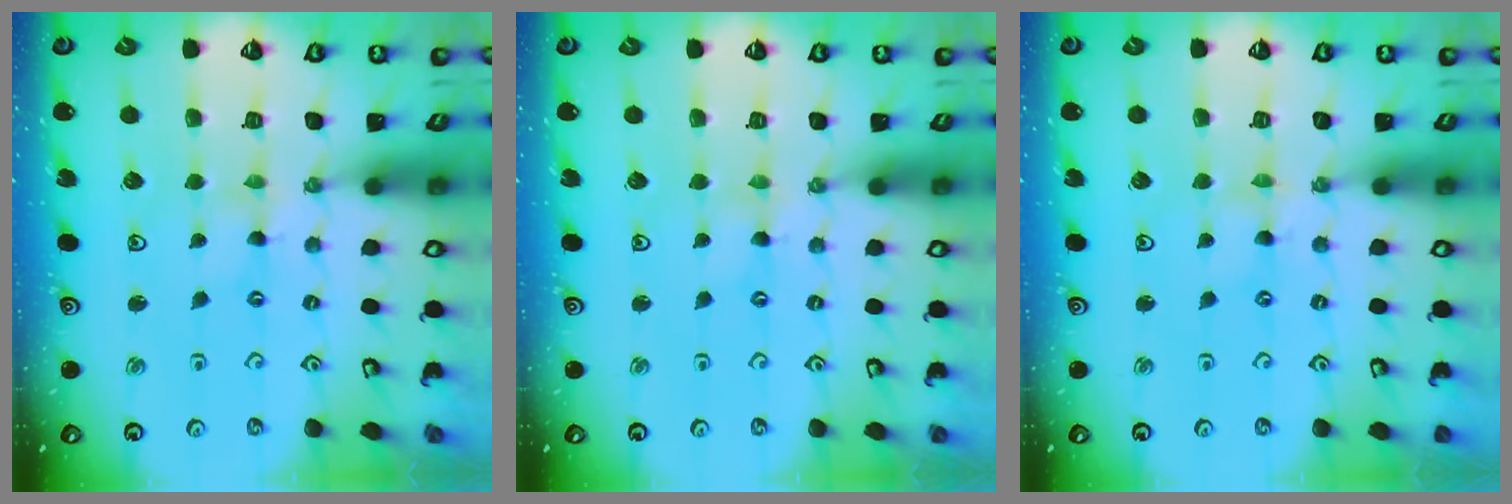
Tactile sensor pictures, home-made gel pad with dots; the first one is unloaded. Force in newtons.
{"total": 0.0}
{"total": 0.0}